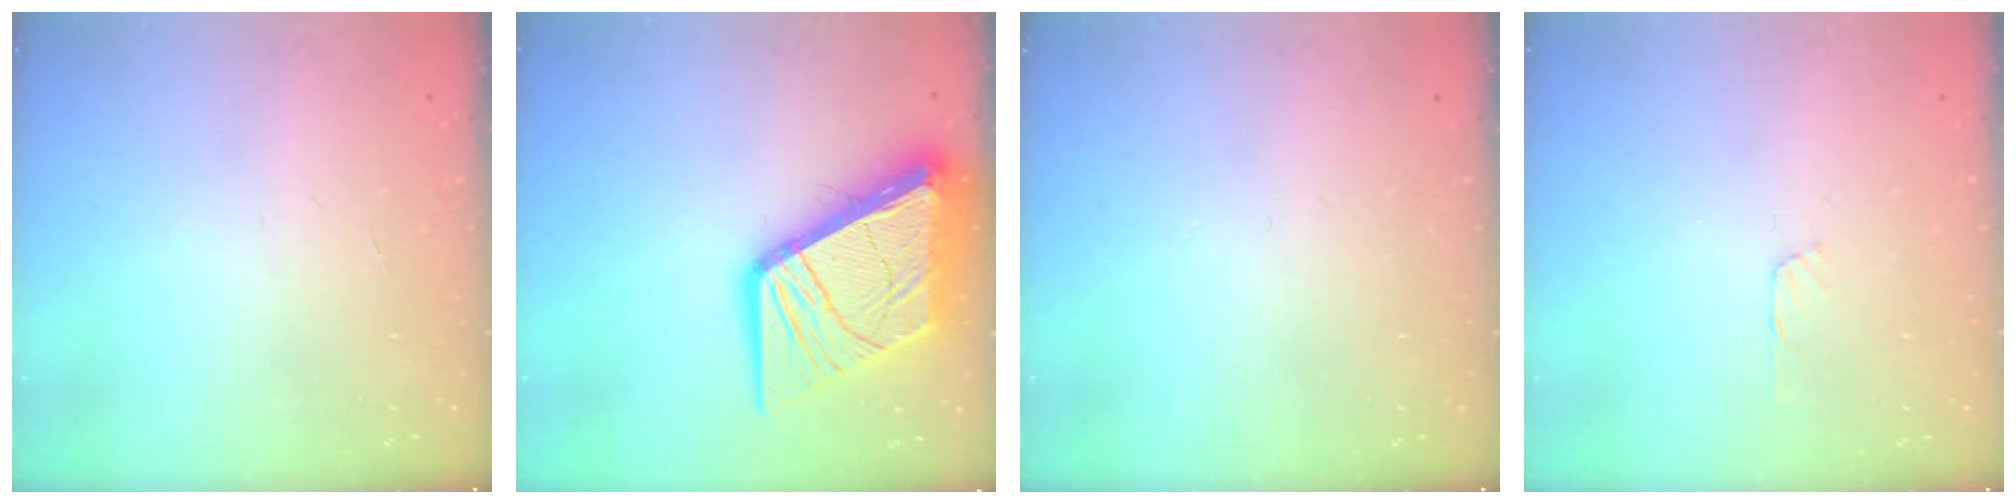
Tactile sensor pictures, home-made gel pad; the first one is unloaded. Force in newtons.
{"total": 20.5, "press": 20.3, "slide": 2.5}
{"total": 0.0}
{"total": 3.0, "press": 2.9, "slide": 0.4}